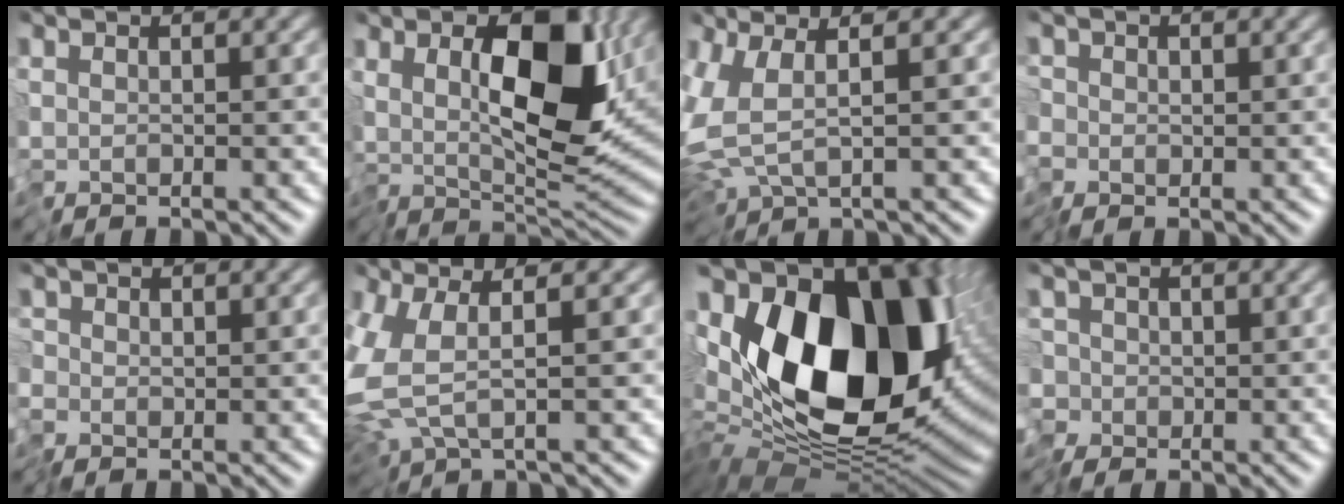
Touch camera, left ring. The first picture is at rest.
{"total": 11.2, "force": [2.2, 5.3, 9.6], "torque": [-0.152, -0.010, 0.027]}
{"total": 5.6, "force": [-0.1, 2.2, 5.1], "torque": [-0.128, -0.010, 0.002]}
{"total": 1.5, "force": [-0.4, 1.5, 0.2], "torque": [-0.008, -0.003, -0.011]}
{"total": 1.5, "force": [-0.4, 1.4, 0.3], "torque": [-0.011, -0.002, -0.011]}
{"total": 5.5, "force": [-0.9, 2.2, 4.9], "torque": [-0.126, -0.012, -0.016]}
{"total": 17.4, "force": [0.6, 10.1, 14.2], "torque": [-0.221, 0.002, -0.009]}
{"total": 2.4, "force": [-0.4, 2.3, 0.5], "torque": [-0.005, 0.003, -0.015]}